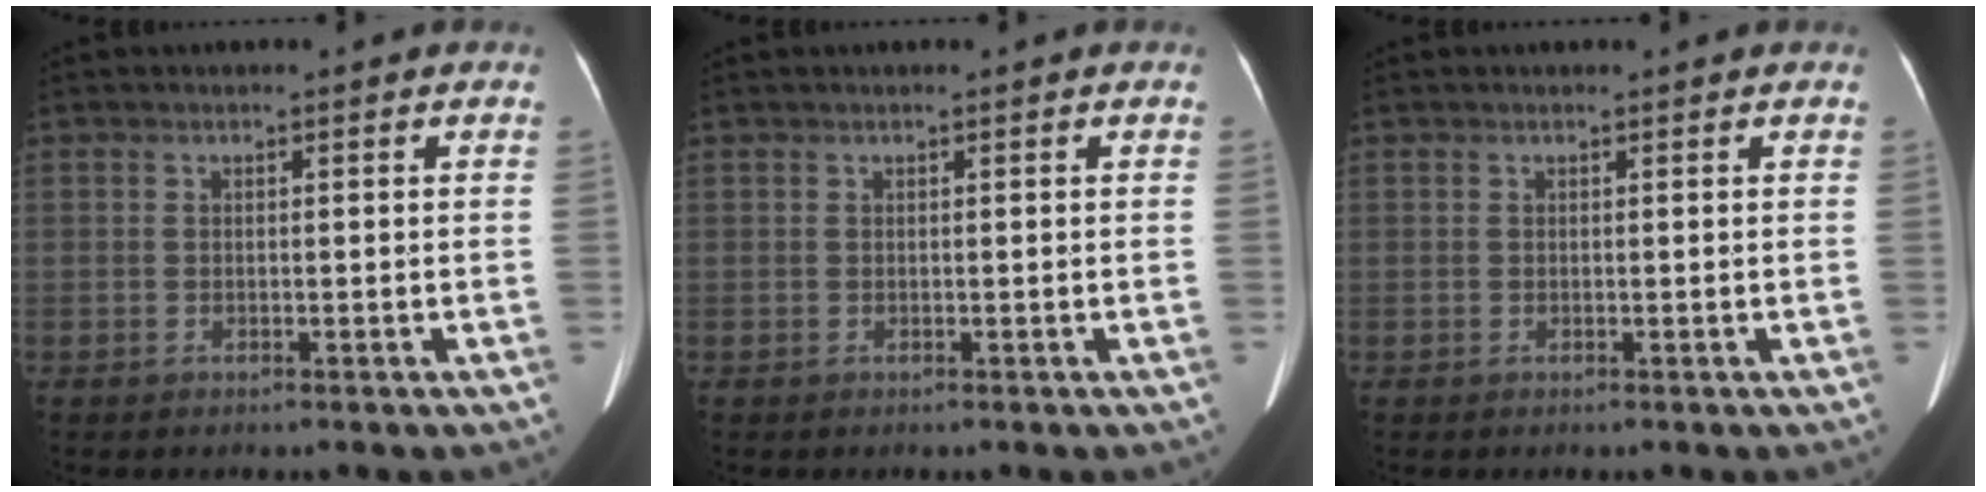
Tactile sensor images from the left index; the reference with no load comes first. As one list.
[{"total": 0.0}, {"total": 0.0}]